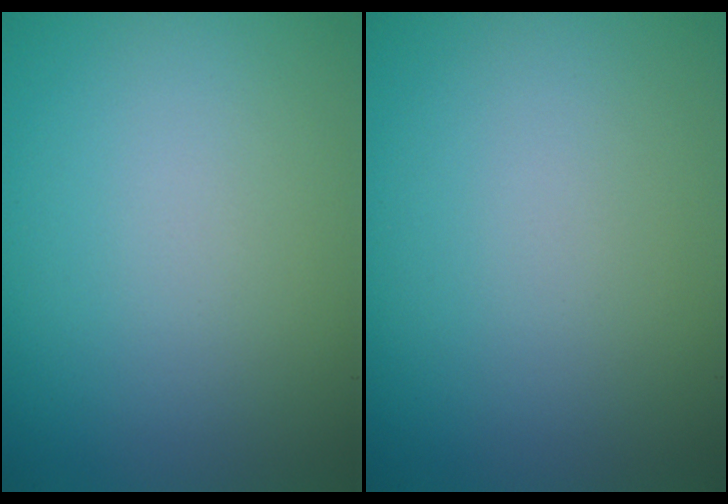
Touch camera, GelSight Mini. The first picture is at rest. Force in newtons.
{"total": 0.0}